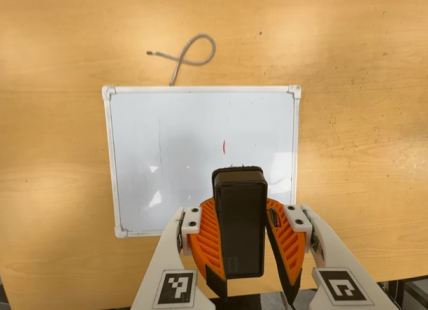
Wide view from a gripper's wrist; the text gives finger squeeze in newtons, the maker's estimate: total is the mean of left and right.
{"total": 10.8, "left": 10.6, "right": 10.9}